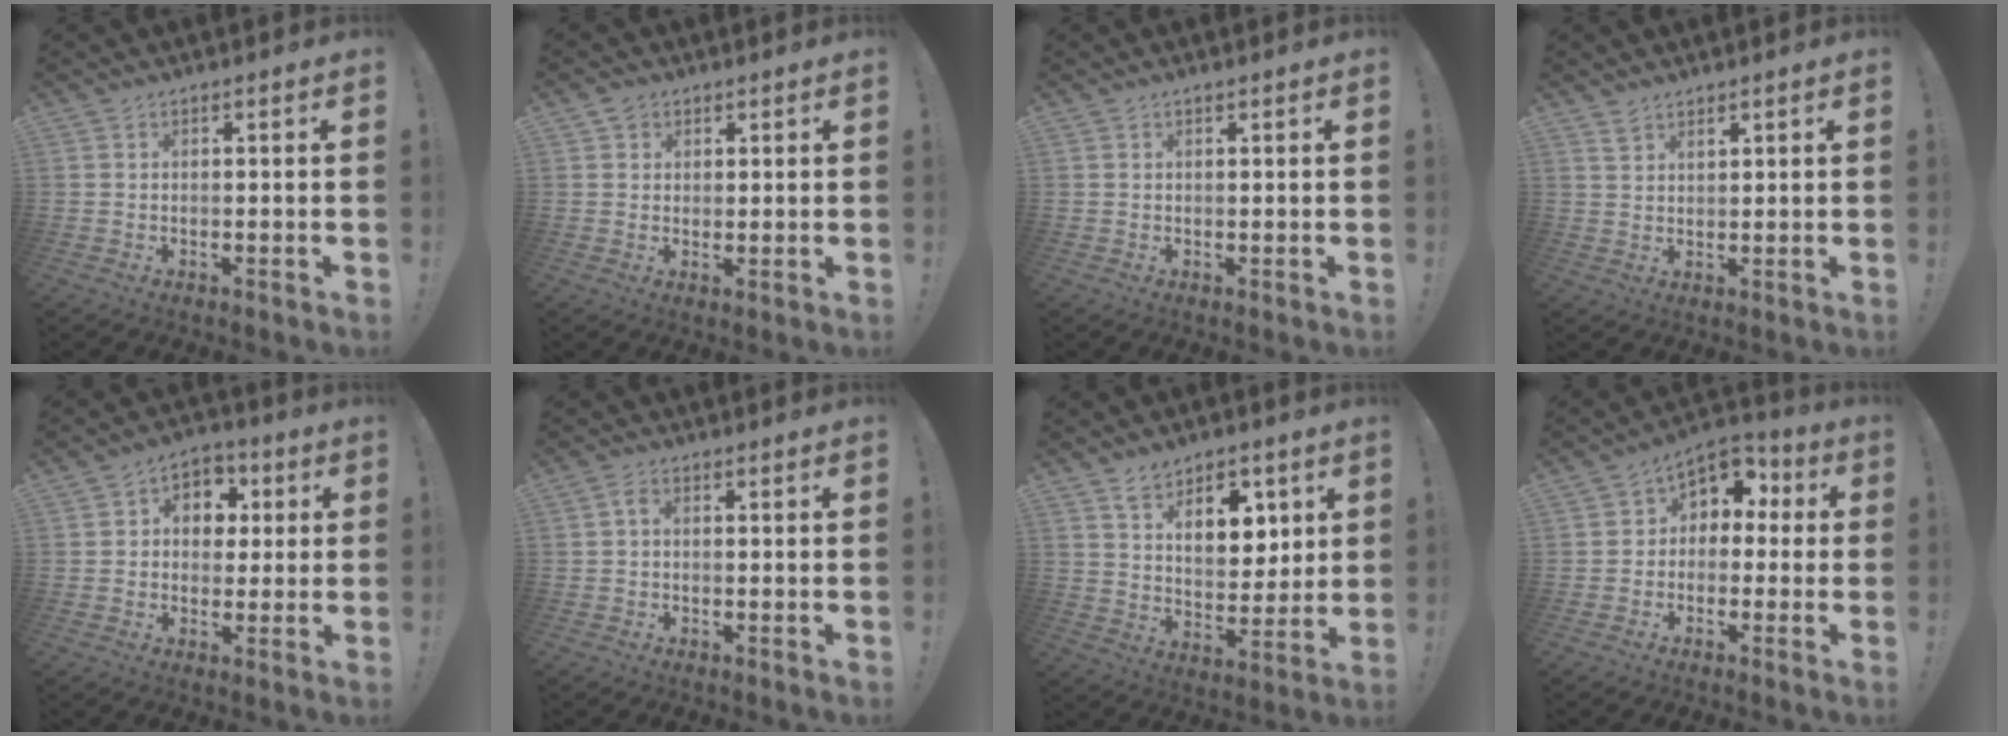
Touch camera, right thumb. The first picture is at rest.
{"total": 2.1, "force": [1.4, 1.5, 0.3], "torque": [0.003, -0.009, 0.023]}
{"total": 0.5, "force": [0.3, 0.1, 0.4], "torque": [-0.005, 0.000, 0.006]}
{"total": 2.7, "force": [2.2, 1.2, 1.0], "torque": [-0.013, -0.012, 0.041]}
{"total": 7.7, "force": [0.7, 6.9, 3.3], "torque": [-0.036, 0.004, 0.018]}
{"total": 1.8, "force": [-0.2, 1.0, 1.5], "torque": [-0.030, 0.007, -0.003]}
{"total": 11.1, "force": [6.6, 7.0, 5.5], "torque": [-0.072, -0.035, 0.120]}
{"total": 6.3, "force": [1.0, 5.4, 3.0], "torque": [-0.036, -0.004, 0.024]}